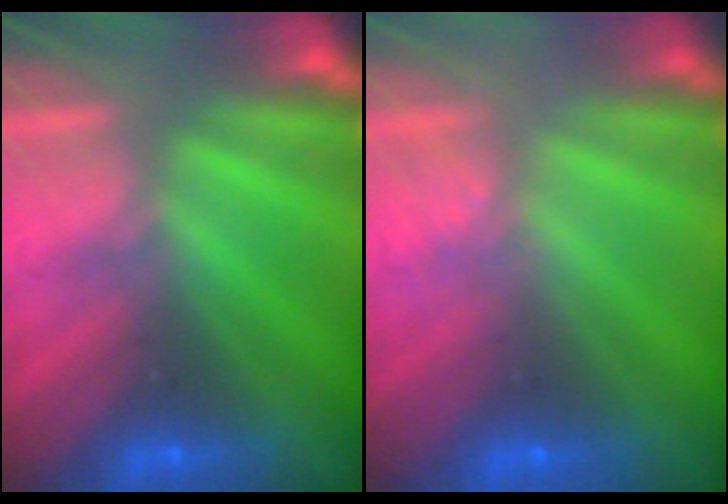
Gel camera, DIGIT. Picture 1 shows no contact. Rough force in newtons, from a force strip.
{"total": 1.7}